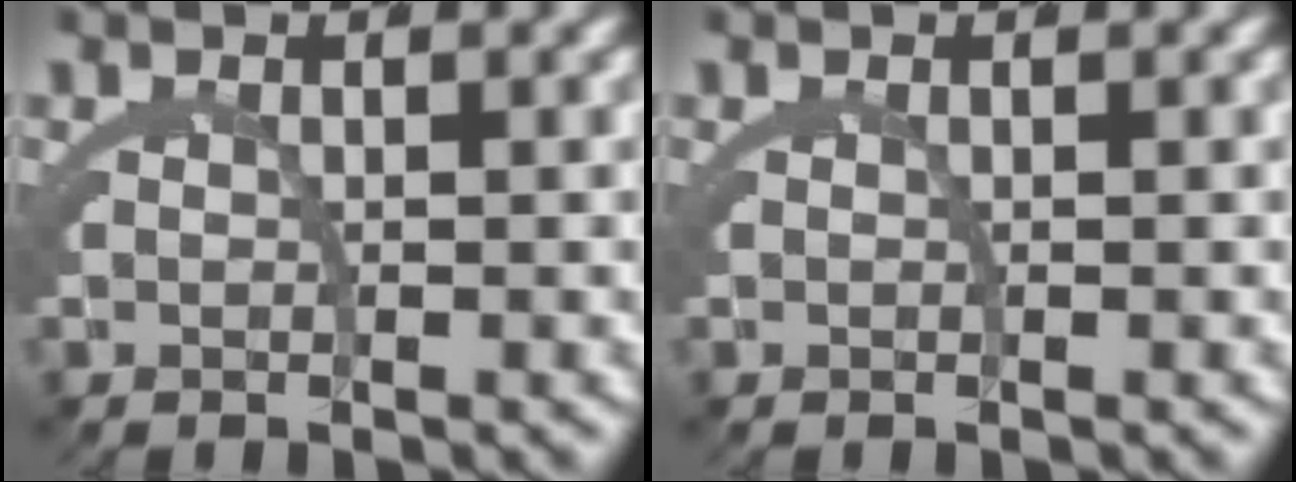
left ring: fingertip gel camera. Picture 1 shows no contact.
{"total": 0.0}